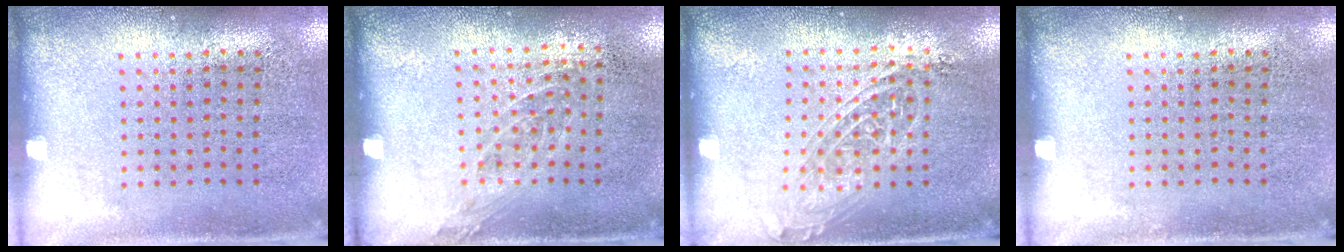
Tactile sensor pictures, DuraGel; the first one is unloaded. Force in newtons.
{"total": 1.0, "press": 0.8, "slide": 0.7}
{"total": 1.4, "press": 1.3, "slide": 0.7}
{"total": 0.0}